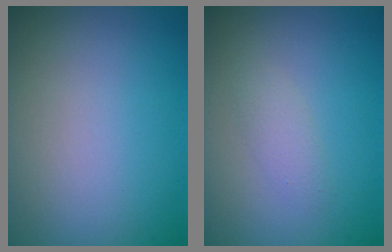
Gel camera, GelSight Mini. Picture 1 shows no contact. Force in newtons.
{"total": 1.4, "press": 1.4, "slide": 0.0}